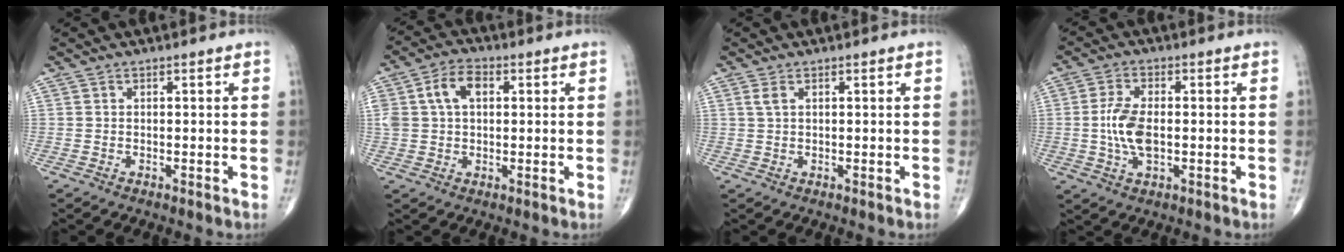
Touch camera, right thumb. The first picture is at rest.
{"total": 8.2, "force": [2.0, 5.4, 5.9], "torque": [-0.119, 0.019, 0.038]}
{"total": 1.4, "force": [0.6, 0.6, 1.1], "torque": [-0.030, 0.010, 0.016]}
{"total": 7.4, "force": [-0.4, 3.6, 6.5], "torque": [-0.138, 0.000, -0.009]}